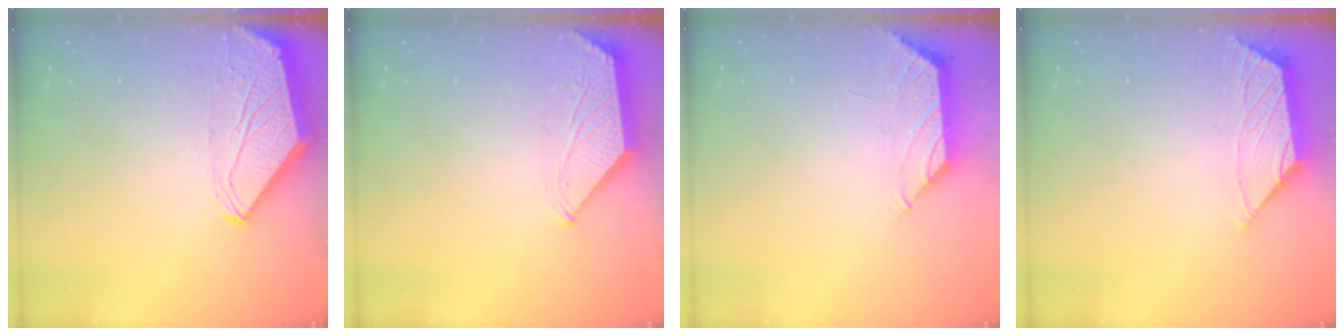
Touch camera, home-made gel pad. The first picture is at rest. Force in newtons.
{"total": 1.0, "press": 1.0, "slide": 0.2}
{"total": 1.5, "press": 1.3, "slide": 0.6}
{"total": 1.1, "press": 0.9, "slide": 0.5}